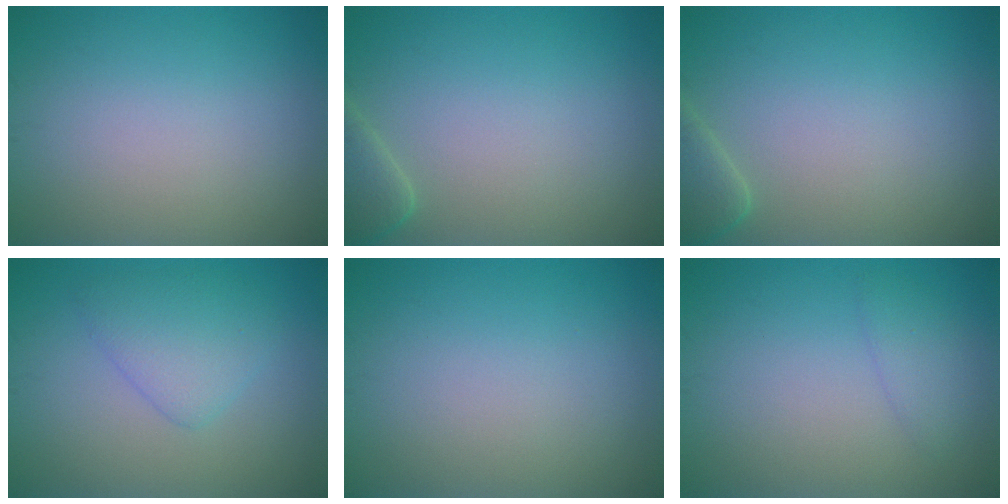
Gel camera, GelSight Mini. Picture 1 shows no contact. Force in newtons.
{"total": 2.3, "press": 2.3, "slide": 0.3}
{"total": 2.3, "press": 2.3, "slide": 0.3}
{"total": 3.2, "press": 3.2, "slide": 0.1}
{"total": 0.0}
{"total": 1.5, "press": 1.5, "slide": 0.2}